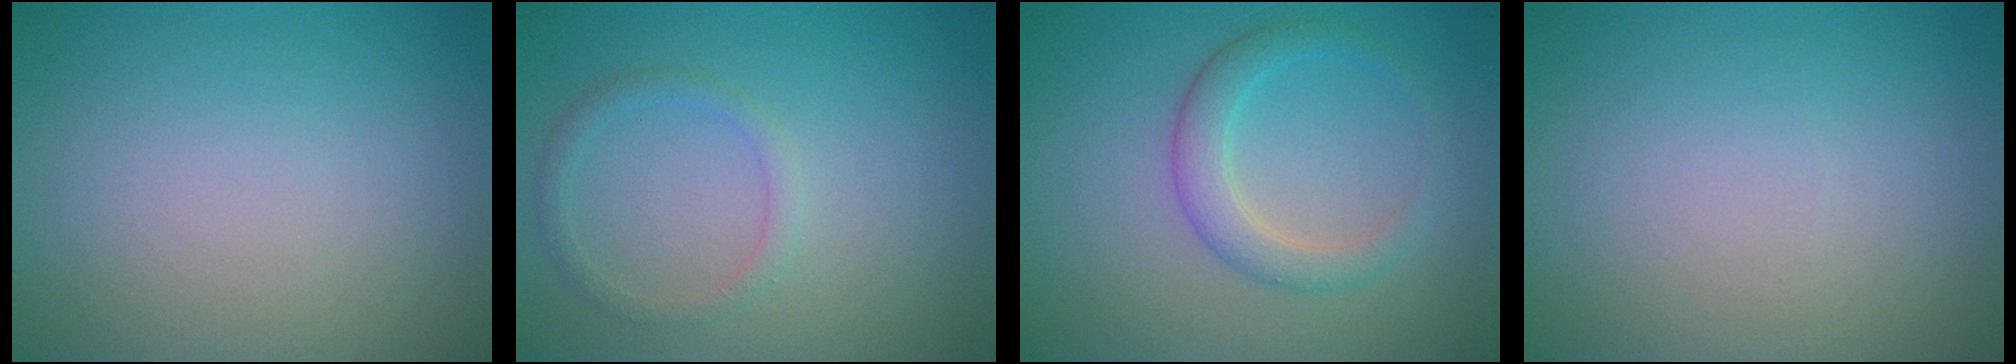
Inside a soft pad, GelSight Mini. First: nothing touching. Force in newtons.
{"total": 1.4, "press": 1.4, "slide": 0.2}
{"total": 2.9, "press": 2.9, "slide": 0.1}
{"total": 0.0}